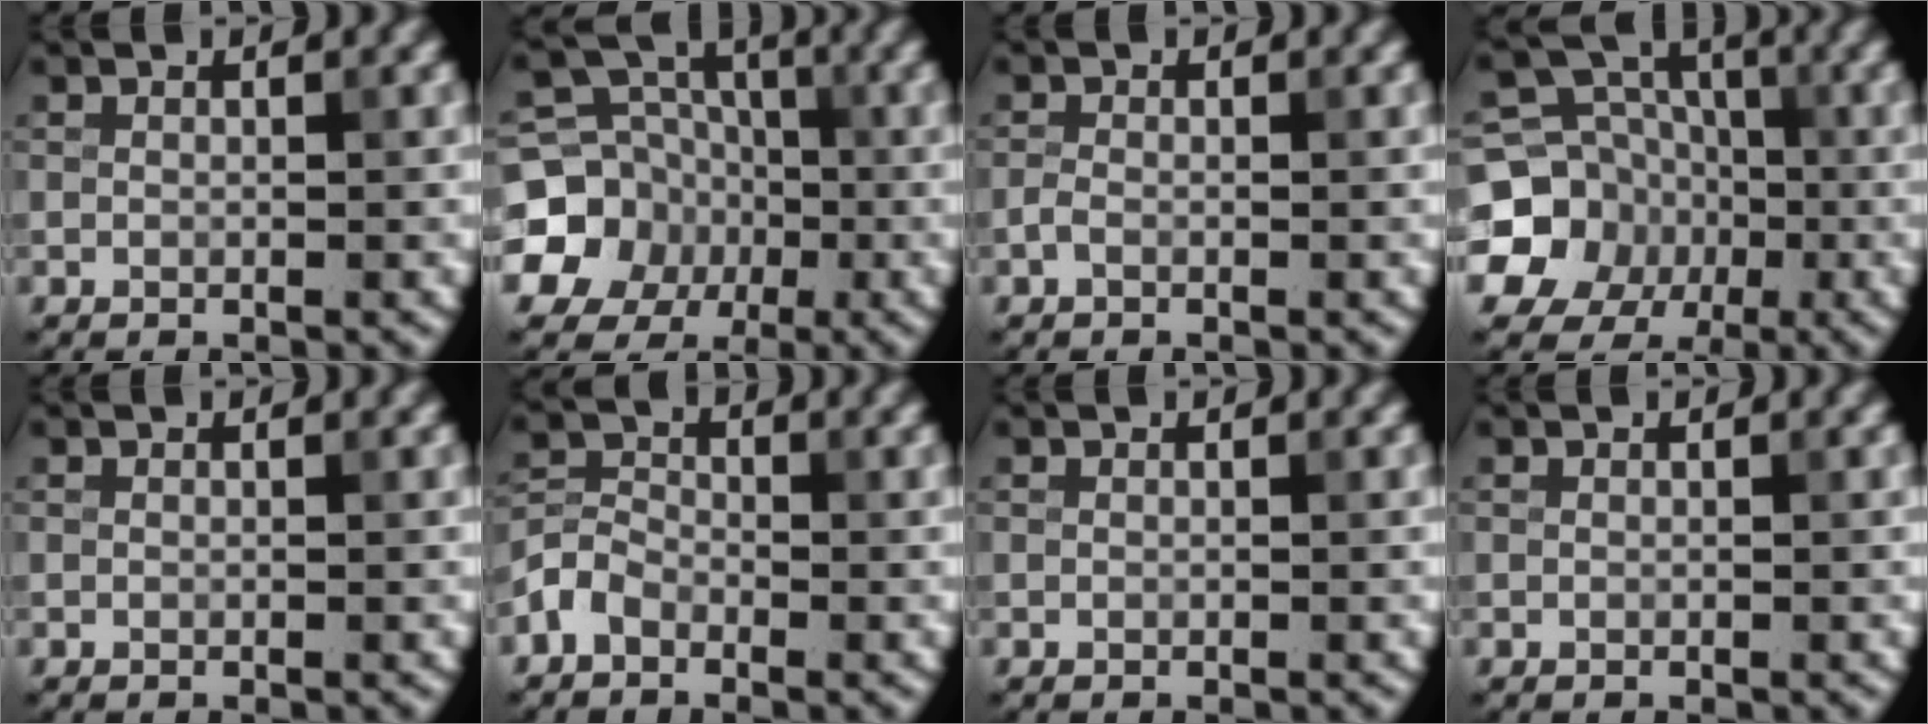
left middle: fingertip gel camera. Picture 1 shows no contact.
{"total": 9.8, "force": [-2.3, 9.0, 3.0], "torque": [-0.067, 0.000, -0.068]}
{"total": 0.8, "force": [-0.5, 0.3, 0.6], "torque": [-0.017, 0.001, -0.013]}
{"total": 10.9, "force": [-2.1, 10.0, 3.7], "torque": [-0.088, 0.003, -0.062]}
{"total": 0.0}
{"total": 2.5, "force": [-1.6, 1.6, 1.0], "torque": [-0.021, 0.011, -0.044]}
{"total": 0.0}
{"total": 0.0}